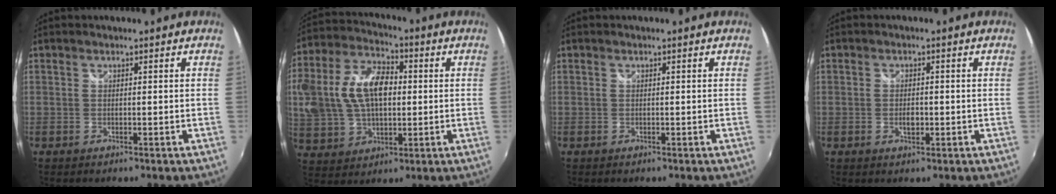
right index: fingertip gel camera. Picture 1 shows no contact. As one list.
[{"total": 18.9, "force": [2.2, 12.0, 14.5], "torque": [-0.319, 0.026, 0.043]}, {"total": 0.0}, {"total": 2.3, "force": [-0.5, 1.5, 1.8], "torque": [-0.029, -0.001, -0.009]}]